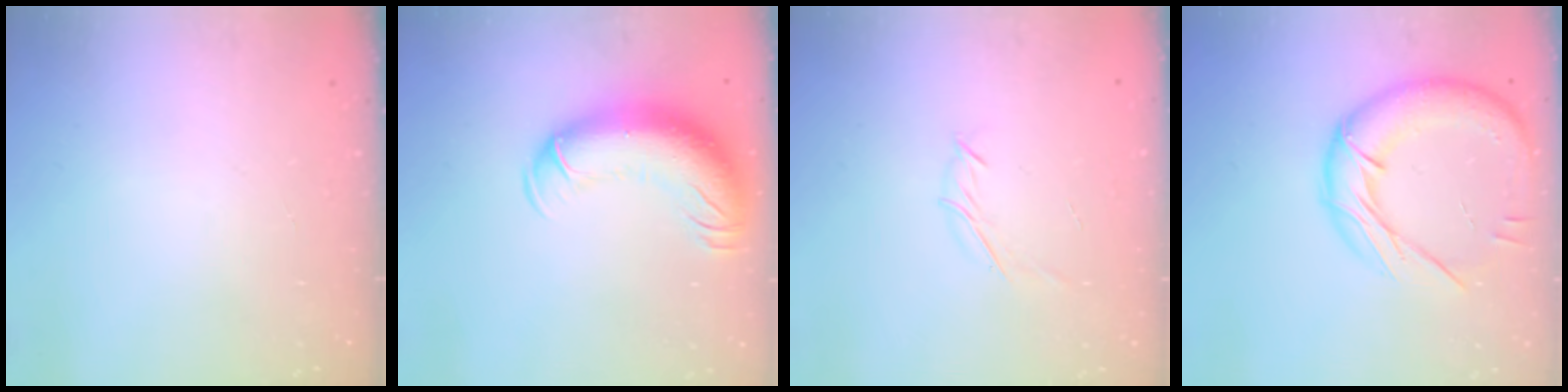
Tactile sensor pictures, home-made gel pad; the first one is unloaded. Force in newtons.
{"total": 14.6, "press": 14.2, "slide": 3.3}
{"total": 3.9, "press": 3.8, "slide": 0.8}
{"total": 18.0, "press": 17.9, "slide": 2.2}